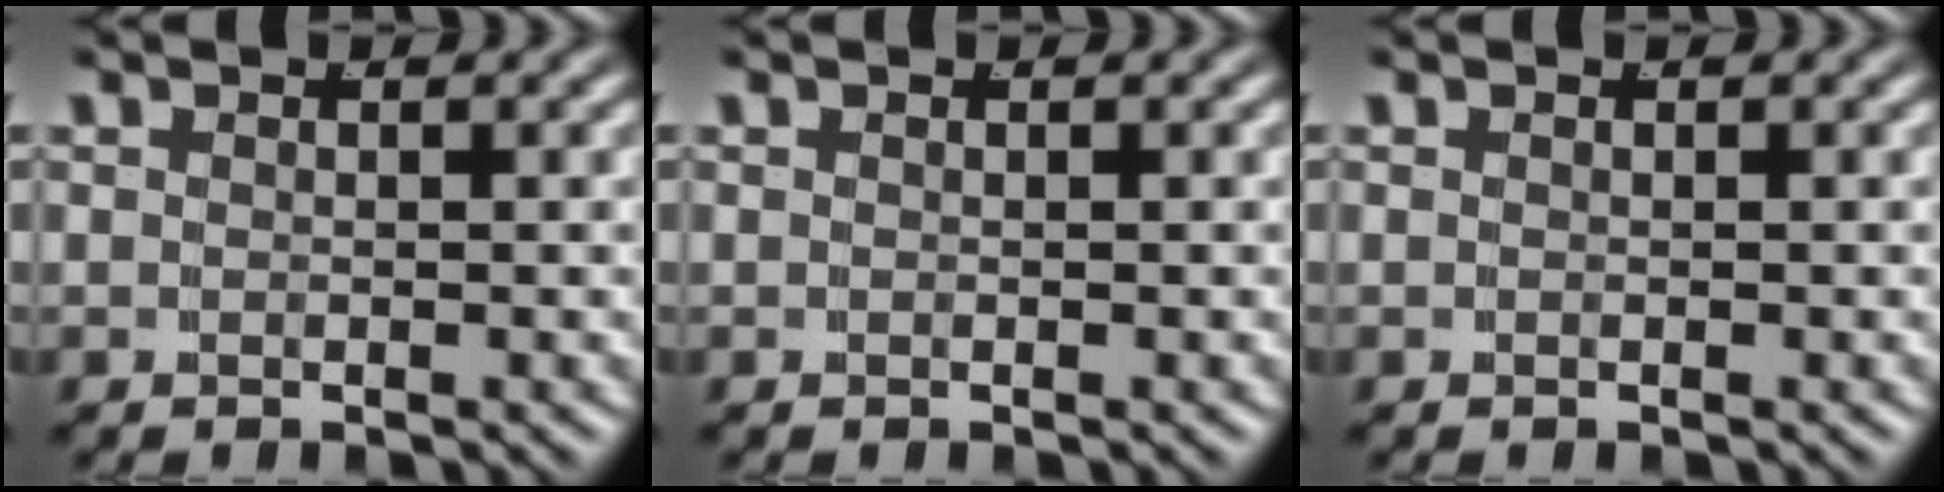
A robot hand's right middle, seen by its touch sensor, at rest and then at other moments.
{"total": 0.0}
{"total": 0.0}